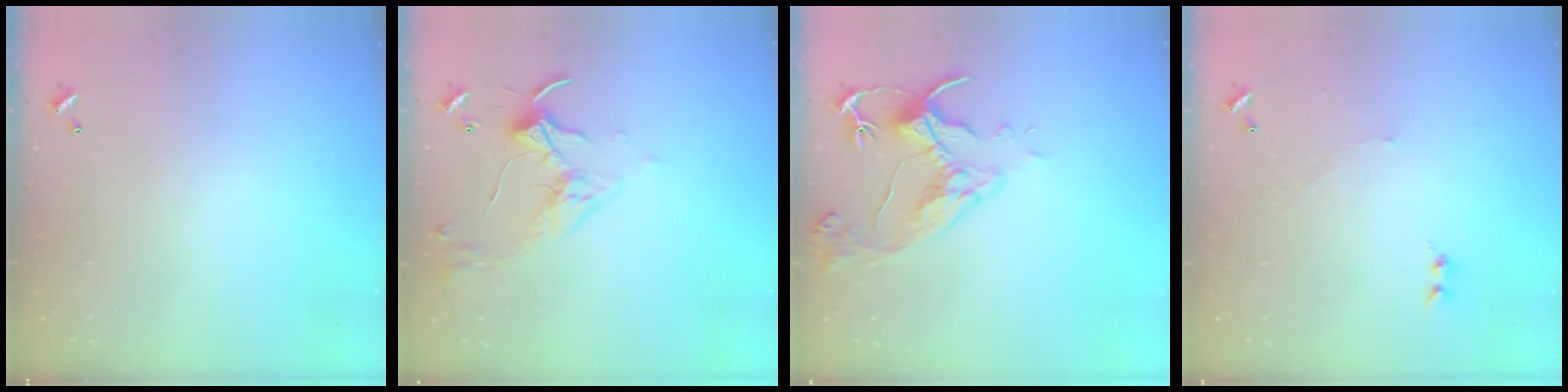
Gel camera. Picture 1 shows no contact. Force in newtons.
{"total": 3.4, "press": 3.4, "slide": 0.7}
{"total": 6.6, "press": 6.5, "slide": 1.2}
{"total": 2.6, "press": 2.6, "slide": 0.6}